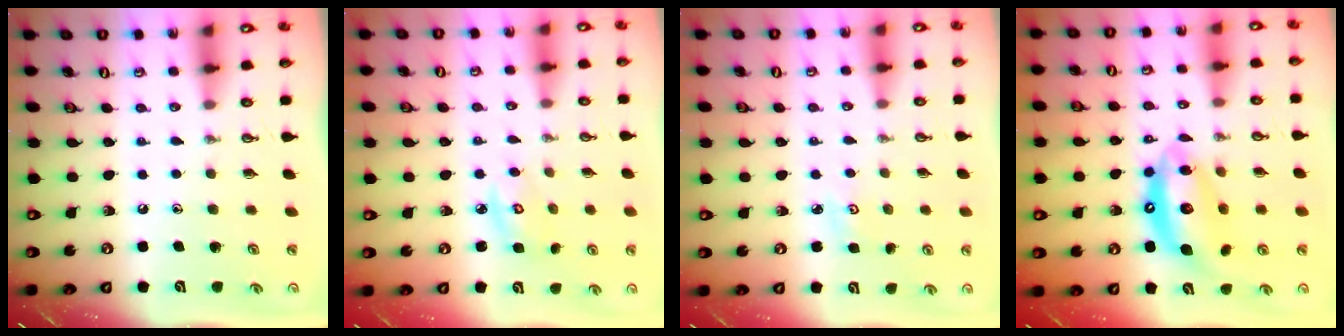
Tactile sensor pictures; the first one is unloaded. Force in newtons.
{"total": 4.2, "press": 4.2, "slide": 0.3}
{"total": 2.8, "press": 2.7, "slide": 0.4}
{"total": 14.1, "press": 14.1, "slide": 1.0}